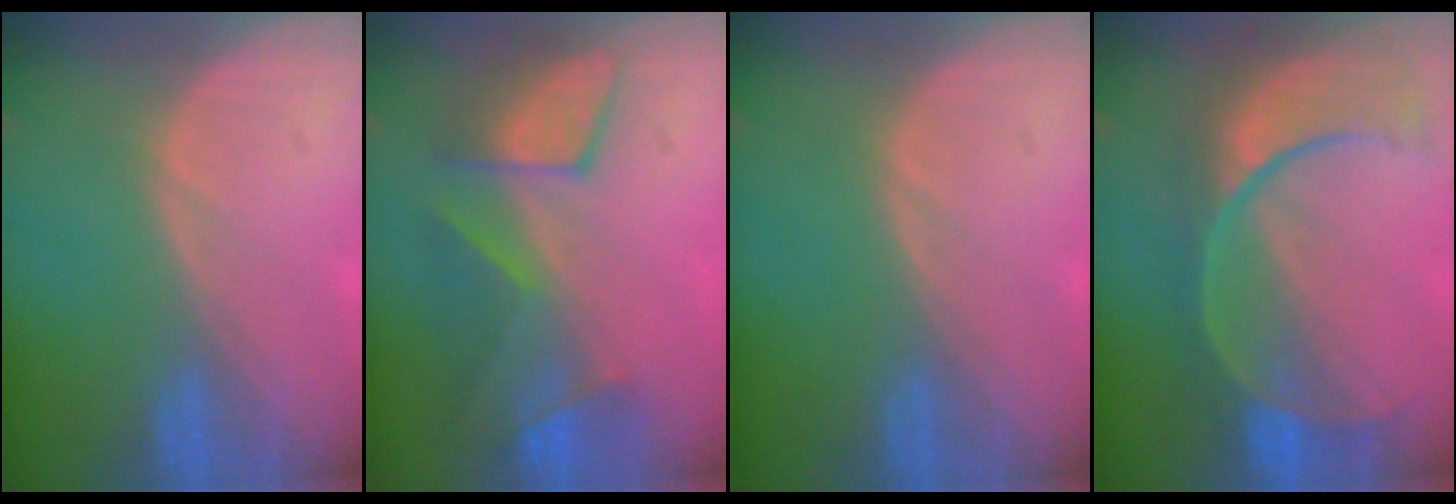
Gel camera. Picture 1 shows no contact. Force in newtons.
{"total": 8.0, "press": 7.8, "slide": 1.8}
{"total": 0.0}
{"total": 11.1, "press": 9.4, "slide": 5.9}